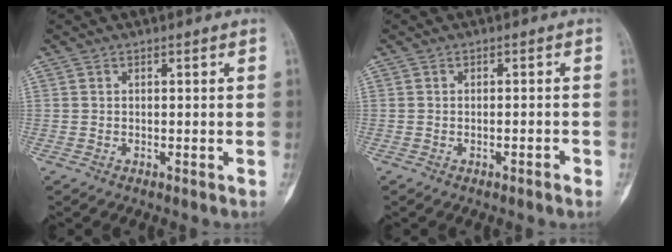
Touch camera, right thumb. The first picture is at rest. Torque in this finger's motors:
{"motor_torque": [-0.54, -0.18, -0.31, 0.13, -0.11]}